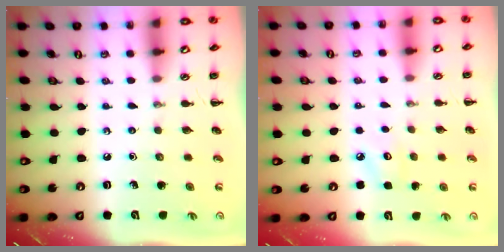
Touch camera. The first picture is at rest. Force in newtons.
{"total": 3.8, "press": 3.6, "slide": 1.1}